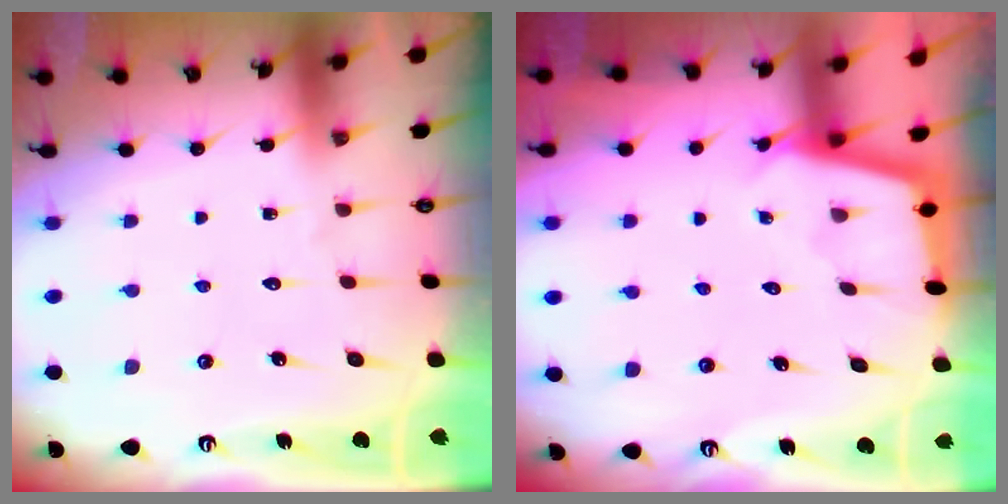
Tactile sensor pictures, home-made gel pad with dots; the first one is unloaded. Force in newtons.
{"total": 2.4, "press": 2.4, "slide": 0.2}